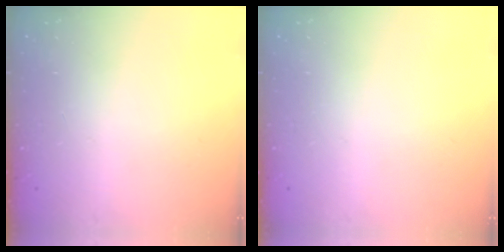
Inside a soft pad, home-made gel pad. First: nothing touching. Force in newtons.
{"total": 0.0}